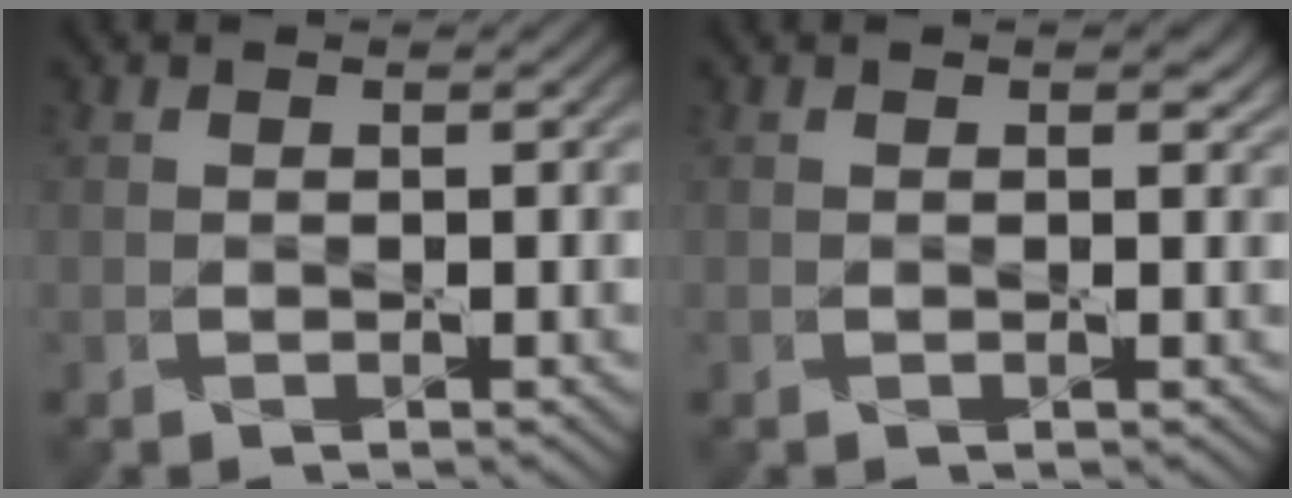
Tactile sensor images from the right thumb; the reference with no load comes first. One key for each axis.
{"total": 0.9, "fx": 0.5, "fy": 0.4, "fz": 0.6, "tx": -0.005, "ty": -0.005, "tz": 0.010}